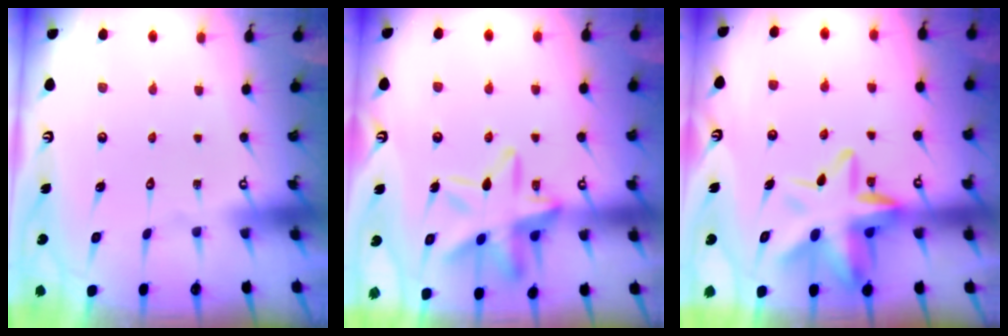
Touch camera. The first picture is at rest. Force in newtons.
{"total": 15.9, "press": 15.9, "slide": 1.3}
{"total": 13.8, "press": 13.6, "slide": 2.2}